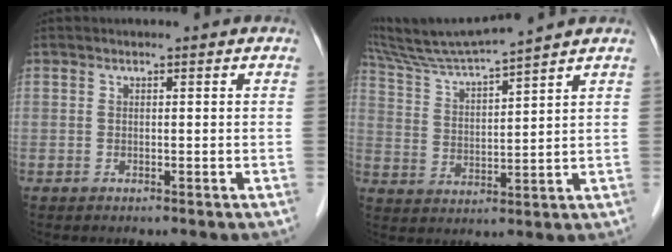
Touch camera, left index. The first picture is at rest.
{"total": 11.7, "force": [10.8, -1.6, 4.3], "torque": [-0.092, 0.009, 0.200]}